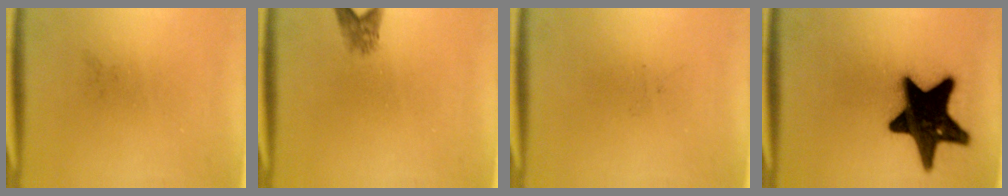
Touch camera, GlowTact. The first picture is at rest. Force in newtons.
{"total": 2.0}
{"total": 0.0}
{"total": 19.0}